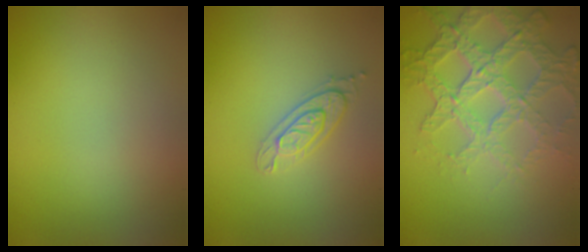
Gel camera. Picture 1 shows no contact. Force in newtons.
{"total": 2.1, "press": 2.1, "slide": 0.4}
{"total": 6.8, "press": 5.1, "slide": 4.5}